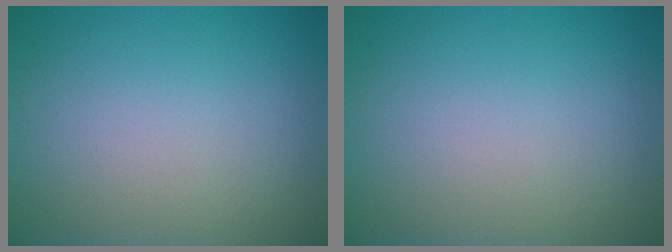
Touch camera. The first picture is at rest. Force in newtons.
{"total": 0.0}